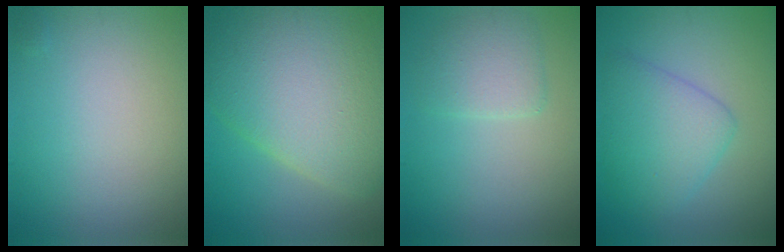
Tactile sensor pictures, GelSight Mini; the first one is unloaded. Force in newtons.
{"total": 11.5, "press": 11.5, "slide": 0.9}
{"total": 2.5, "press": 2.5, "slide": 0.2}
{"total": 4.5, "press": 4.5, "slide": 0.2}